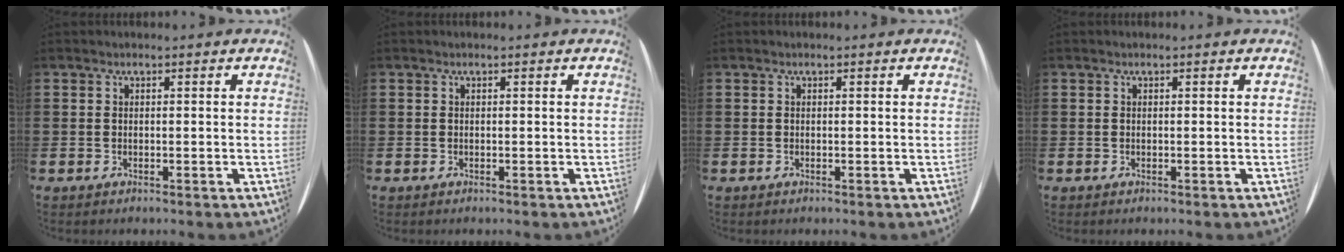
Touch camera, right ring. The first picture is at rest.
{"total": 0.0}
{"total": 0.0}
{"total": 0.0}